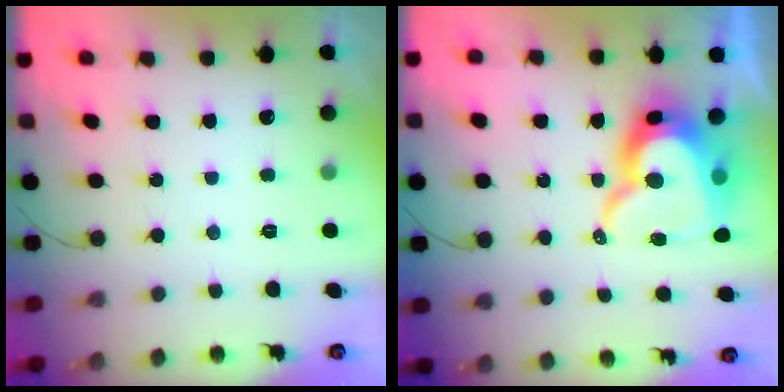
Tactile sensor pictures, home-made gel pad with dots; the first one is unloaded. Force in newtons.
{"total": 17.9, "press": 17.8, "slide": 1.5}